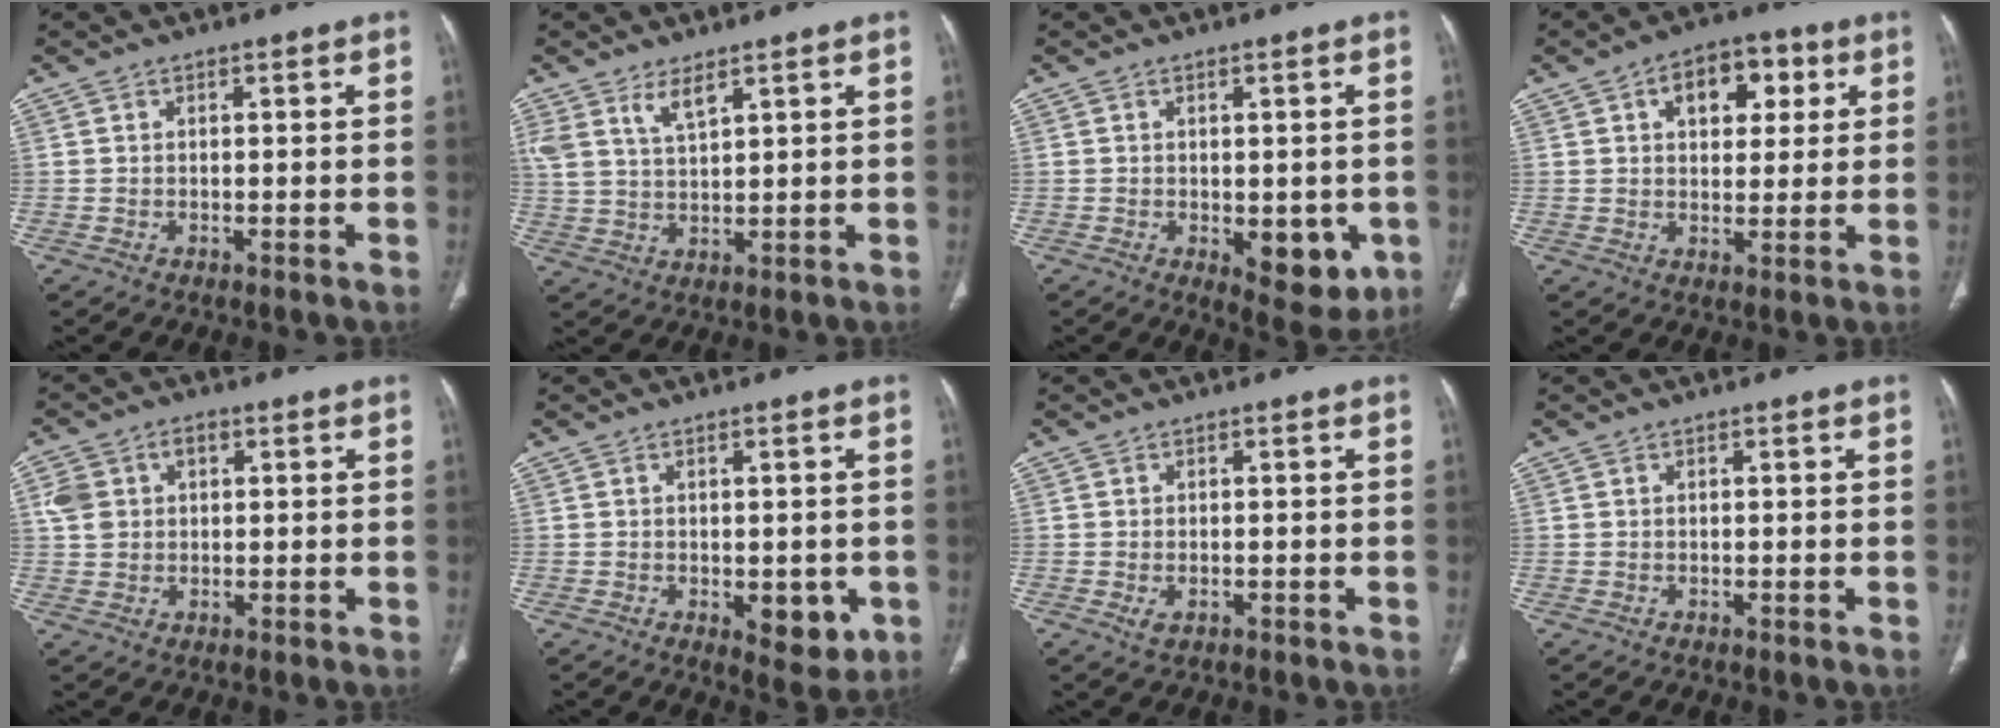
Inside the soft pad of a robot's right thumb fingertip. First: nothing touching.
{"total": 5.5, "force": [3.6, 1.9, 3.6], "torque": [-0.074, -0.018, 0.079]}
{"total": 8.9, "force": [-2.3, 4.4, 7.3], "torque": [-0.063, -0.010, -0.016]}
{"total": 10.6, "force": [3.9, 6.5, 7.4], "torque": [-0.066, 0.004, 0.054]}
{"total": 6.2, "force": [1.7, 4.8, 3.6], "torque": [-0.061, 0.011, 0.034]}
{"total": 6.6, "force": [-1.7, 3.4, 5.4], "torque": [-0.047, -0.009, -0.011]}
{"total": 1.8, "force": [-0.6, 1.0, 1.3], "torque": [-0.026, 0.001, -0.005]}
{"total": 0.0}